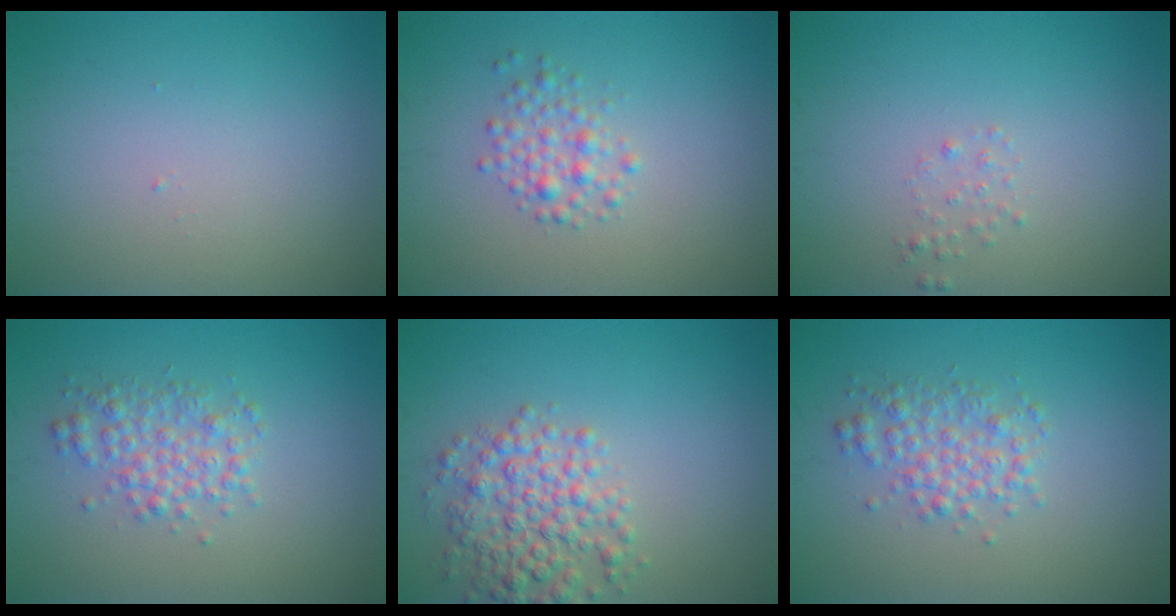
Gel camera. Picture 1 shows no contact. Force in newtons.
{"total": 2.0, "press": 2.0, "slide": 0.1}
{"total": 0.8, "press": 0.8, "slide": 0.1}
{"total": 2.8, "press": 2.8, "slide": 0.0}
{"total": 4.7, "press": 4.7, "slide": 0.1}
{"total": 2.8, "press": 2.8, "slide": 0.0}